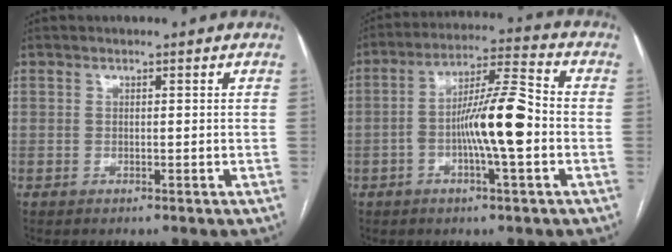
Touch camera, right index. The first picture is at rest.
{"total": 11.1, "force": [-2.3, 1.1, 10.8], "torque": [-0.191, 0.015, -0.044]}